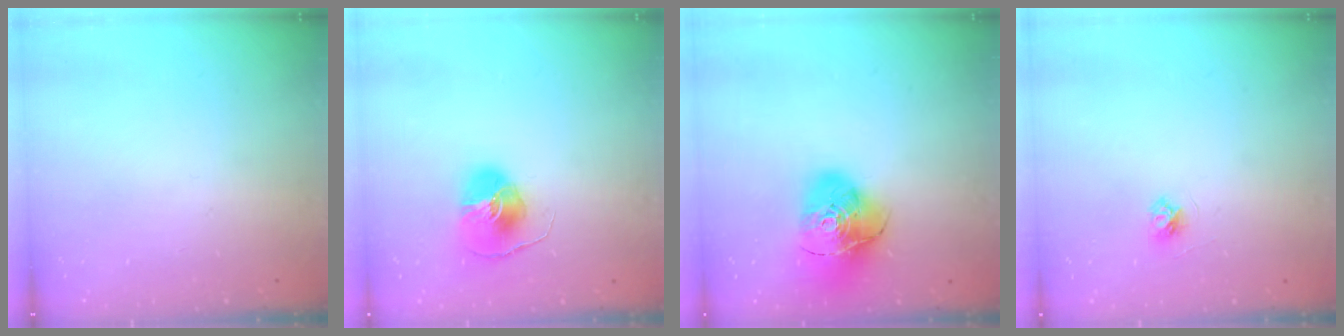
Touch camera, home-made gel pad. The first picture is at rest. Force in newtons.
{"total": 9.6, "press": 9.6, "slide": 0.8}
{"total": 17.5, "press": 17.3, "slide": 2.1}
{"total": 3.7, "press": 3.6, "slide": 0.4}